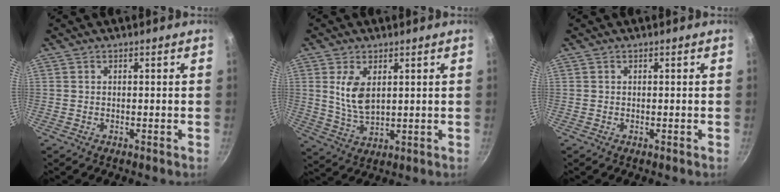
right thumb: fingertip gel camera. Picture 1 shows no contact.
{"total": 8.4, "force": [2.5, 4.5, 6.7], "torque": [-0.120, -0.017, 0.062]}
{"total": 0.0}